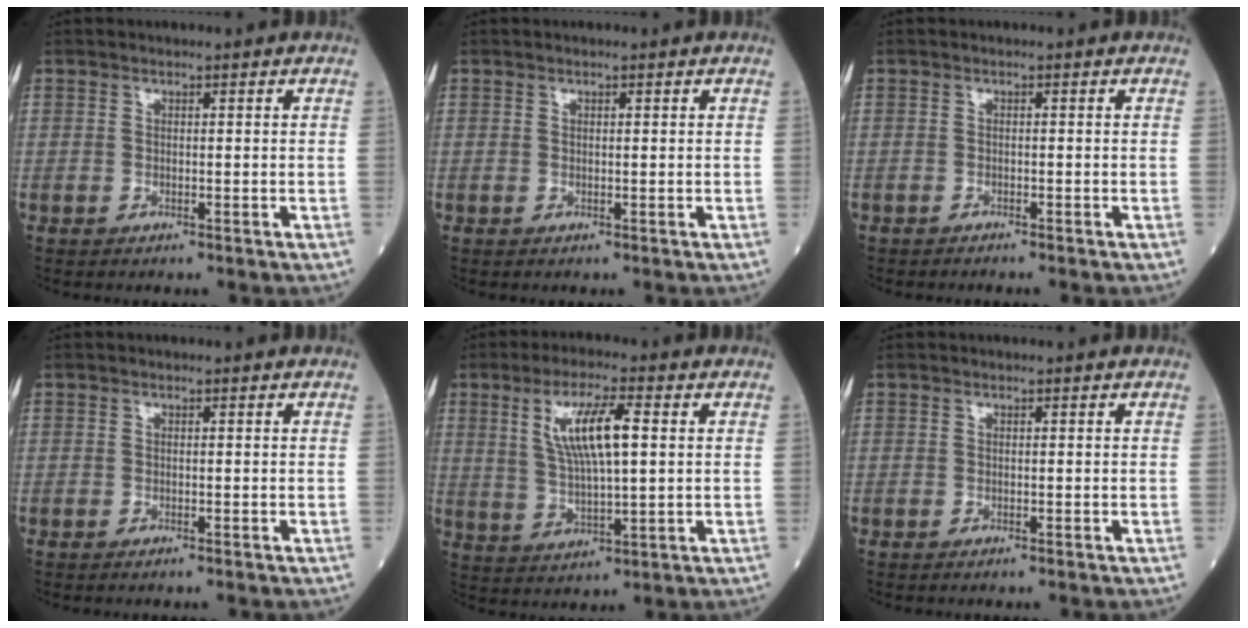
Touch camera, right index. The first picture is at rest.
{"total": 0.0}
{"total": 1.0, "force": [-0.9, -0.1, 0.3], "torque": [-0.009, -0.002, -0.014]}
{"total": 1.0, "force": [-0.9, -0.1, 0.5], "torque": [-0.008, -0.001, -0.010]}
{"total": 9.5, "force": [2.5, 1.7, 9.0], "torque": [-0.176, 0.006, 0.052]}
{"total": 0.7, "force": [-0.6, -0.1, 0.4], "torque": [-0.002, -0.001, -0.008]}